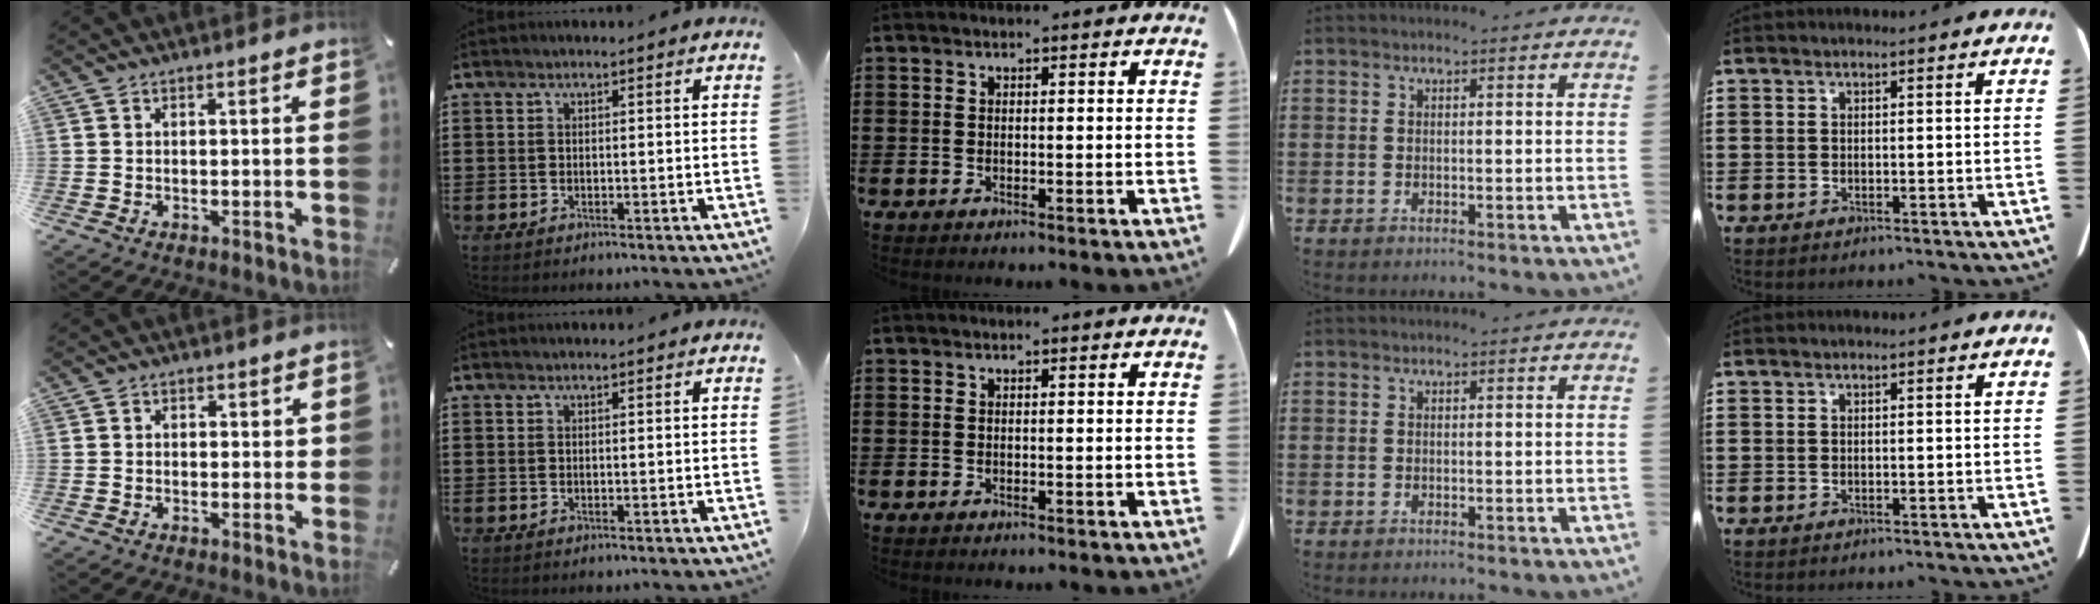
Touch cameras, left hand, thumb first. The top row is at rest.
{"thumb": {"total": 1.4, "force": [0.0, 1.2, 0.8], "torque": [-0.007, 0.003, -0.004]}}